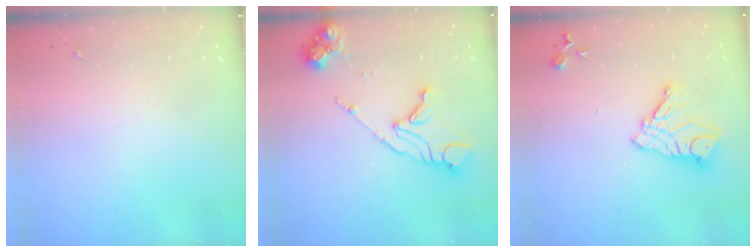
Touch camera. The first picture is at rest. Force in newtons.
{"total": 14.7, "press": 14.6, "slide": 1.7}
{"total": 12.8, "press": 12.7, "slide": 1.0}